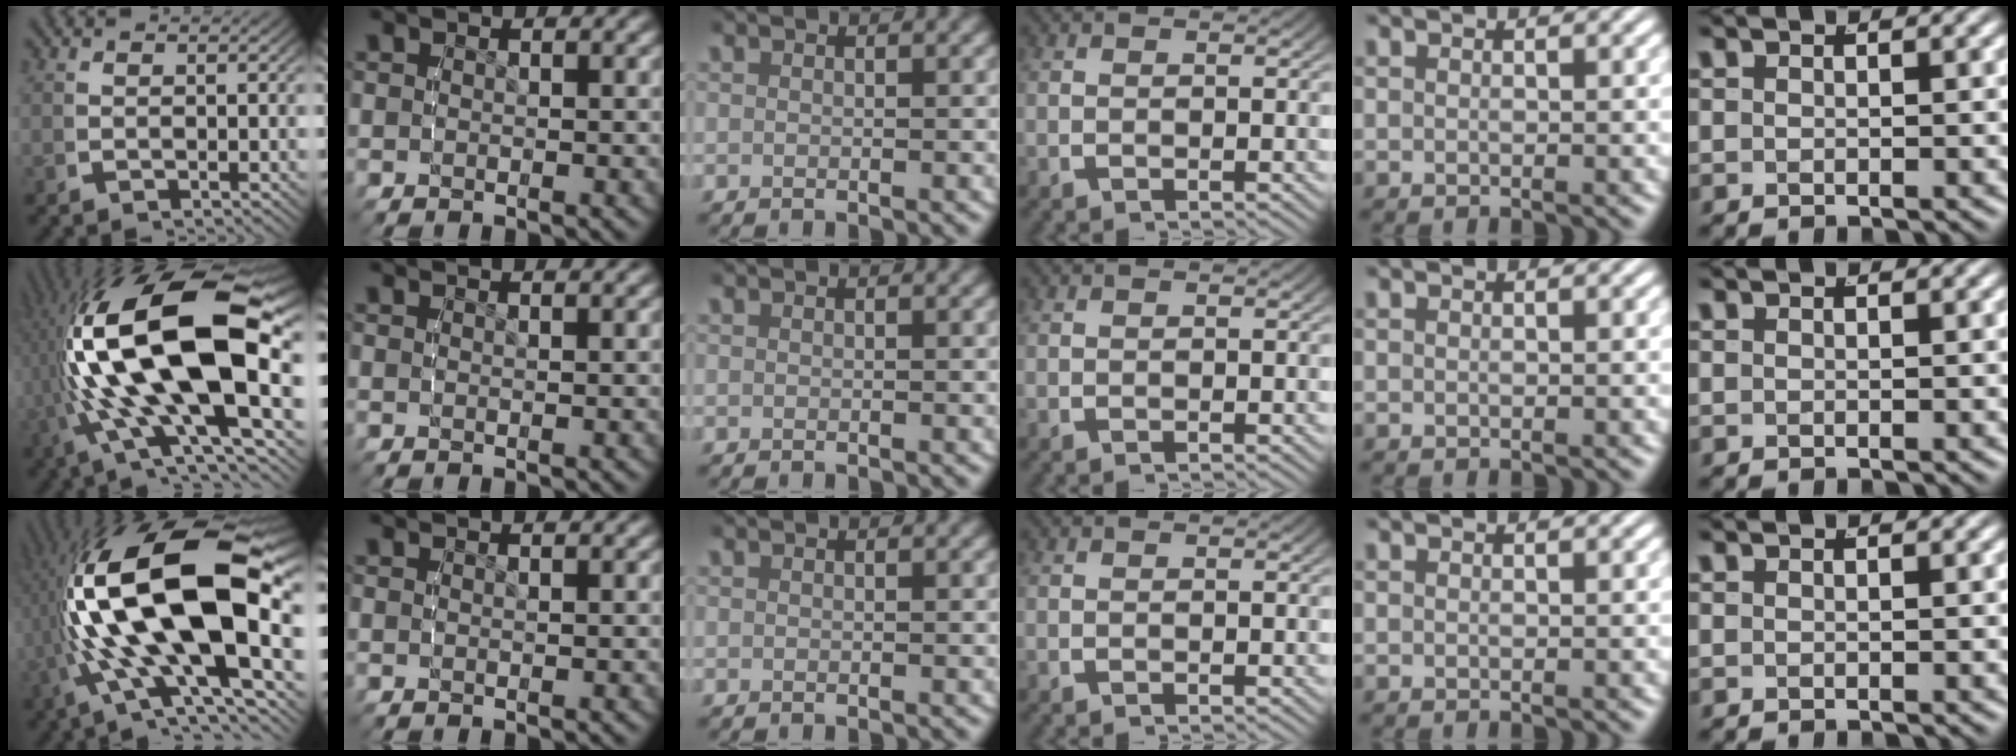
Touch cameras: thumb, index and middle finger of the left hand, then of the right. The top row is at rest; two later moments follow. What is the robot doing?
{"motion": "lift_and_place", "object": "toy banana"}